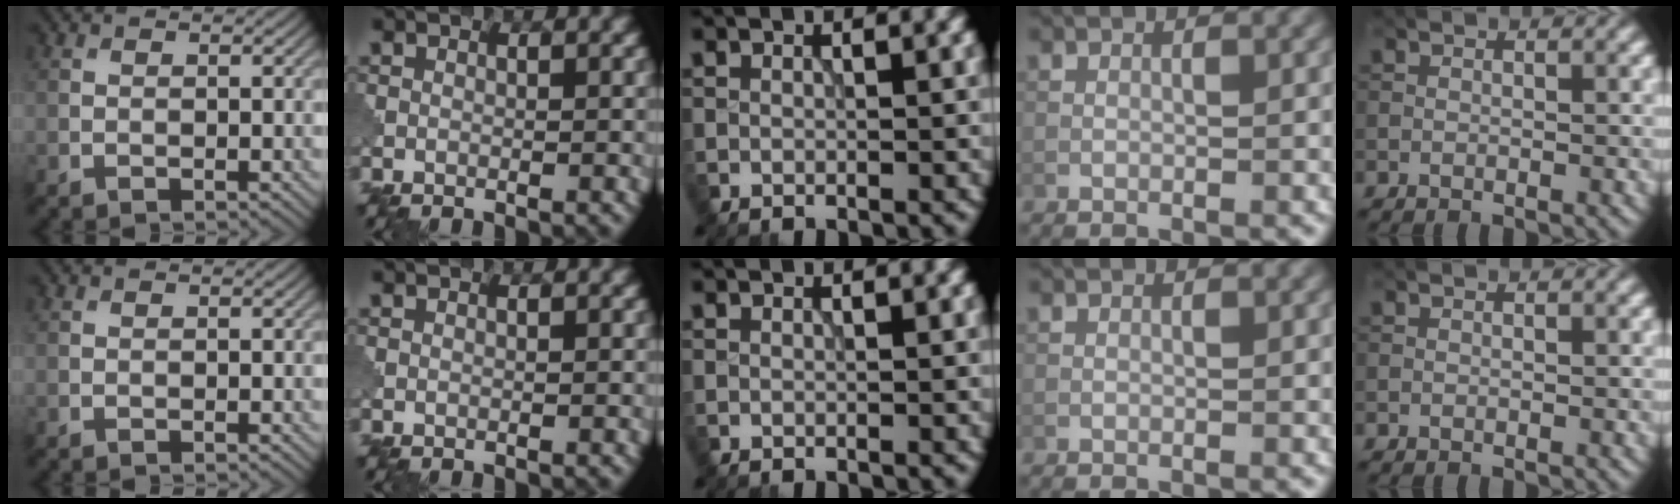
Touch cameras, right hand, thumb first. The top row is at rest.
{}